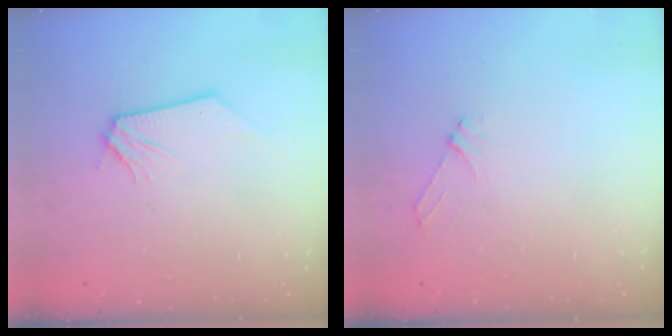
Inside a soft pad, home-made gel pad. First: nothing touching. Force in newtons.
{"total": 4.2, "press": 4.2, "slide": 0.4}